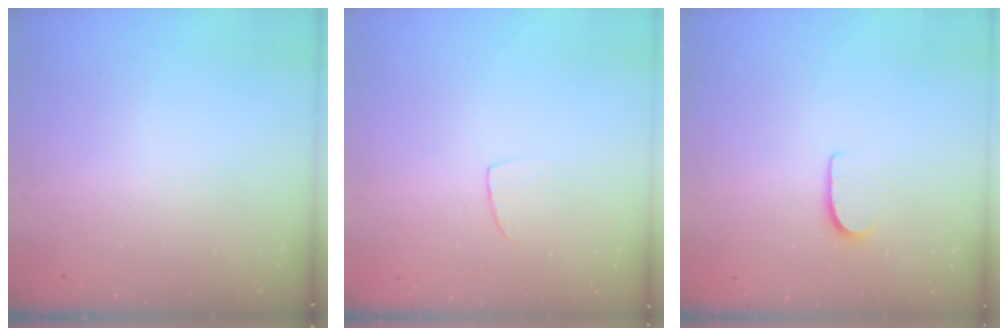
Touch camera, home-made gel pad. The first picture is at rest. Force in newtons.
{"total": 4.3, "press": 4.3, "slide": 0.3}
{"total": 5.1, "press": 5.1, "slide": 0.5}